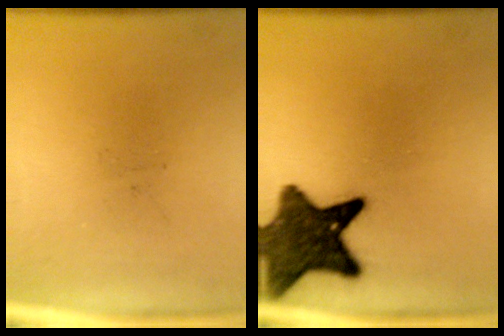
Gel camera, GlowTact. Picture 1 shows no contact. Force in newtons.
{"total": 12.4}